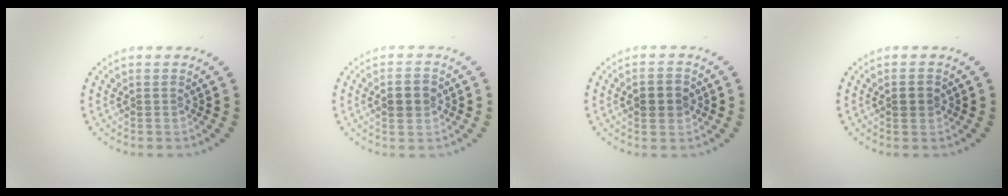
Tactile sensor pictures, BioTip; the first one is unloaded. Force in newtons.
{"total": 2.6, "press": 2.6, "slide": 0.1}
{"total": 2.5, "press": 2.5, "slide": 0.1}
{"total": 1.8, "press": 1.8, "slide": 0.1}